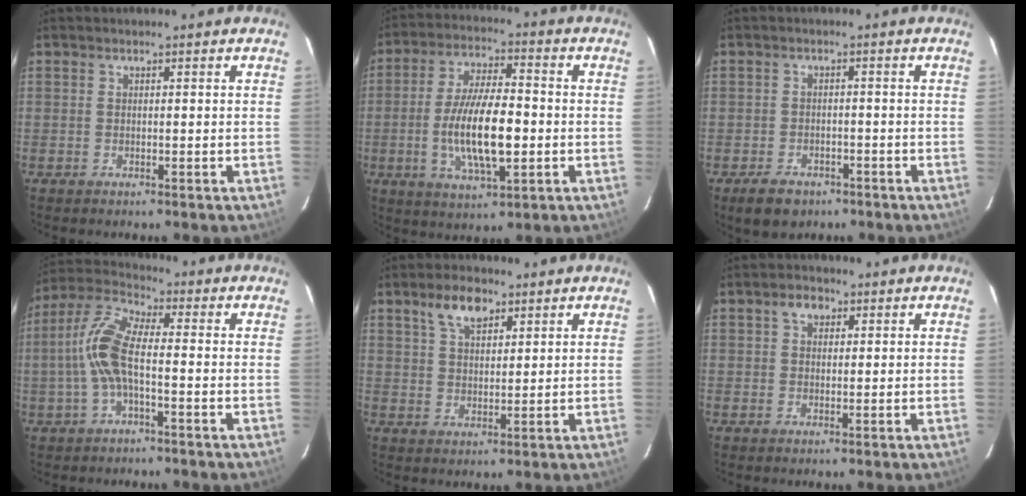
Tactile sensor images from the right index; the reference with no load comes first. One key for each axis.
{"total": 13.6, "fx": -2.4, "fy": 4.6, "fz": 12.6, "tx": -0.243, "ty": -0.007, "tz": -0.038}
{"total": 5.4, "fx": -3.6, "fy": 3.5, "fz": 2.1, "tx": -0.050, "ty": 0.005, "tz": -0.048}
{"total": 9.8, "fx": -1.4, "fy": 3.0, "fz": 9.2, "tx": -0.207, "ty": 0.015, "tz": -0.031}
{"total": 6.1, "fx": 4.0, "fy": 2.7, "fz": 3.8, "tx": -0.068, "ty": 0.009, "tz": 0.071}
{"total": 2.7, "fx": 1.4, "fy": 1.8, "fz": 1.5, "tx": -0.021, "ty": 0.010, "tz": 0.023}